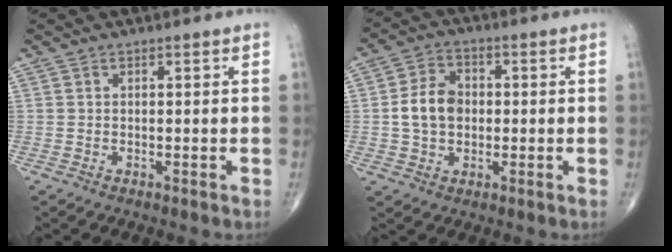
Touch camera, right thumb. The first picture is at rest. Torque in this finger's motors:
{"motor_torque": [-0.47, 0.37, 0.35, -0.41, 0.05]}